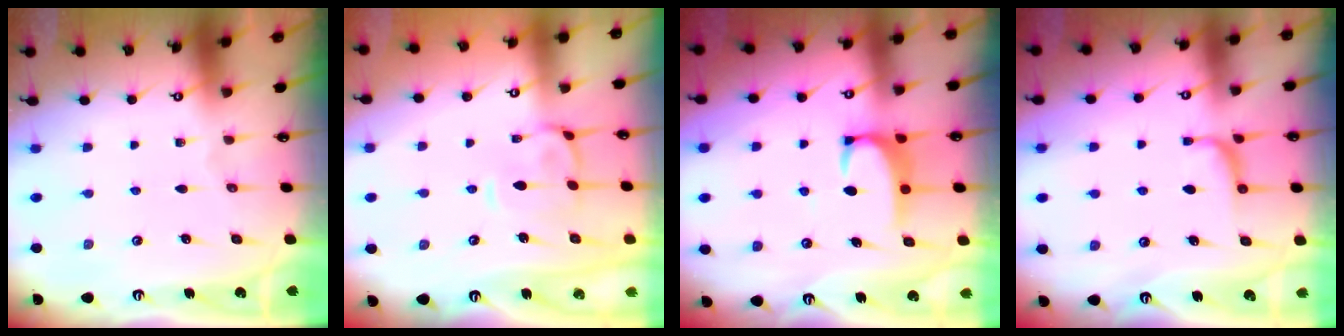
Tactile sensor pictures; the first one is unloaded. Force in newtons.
{"total": 3.1, "press": 2.8, "slide": 1.1}
{"total": 2.6, "press": 2.6, "slide": 0.5}
{"total": 1.0, "press": 0.8, "slide": 0.7}